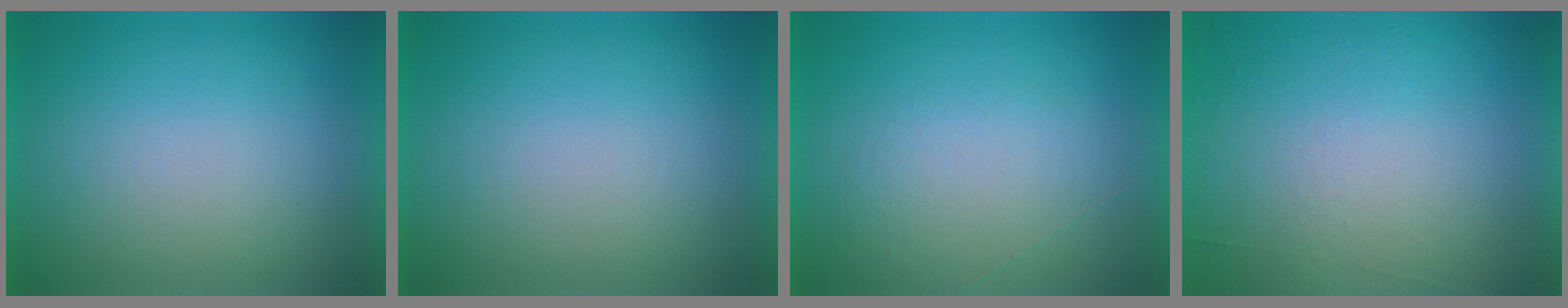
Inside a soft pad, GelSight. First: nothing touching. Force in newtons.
{"total": 0.0}
{"total": 1.0}
{"total": 5.9}